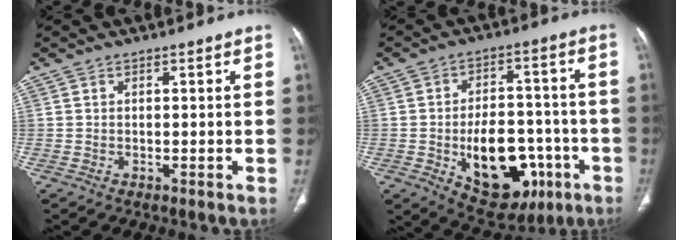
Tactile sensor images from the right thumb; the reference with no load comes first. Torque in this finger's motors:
{"motor_torque": [3.23, 1.83, 1.53, -0.69, 0.43]}